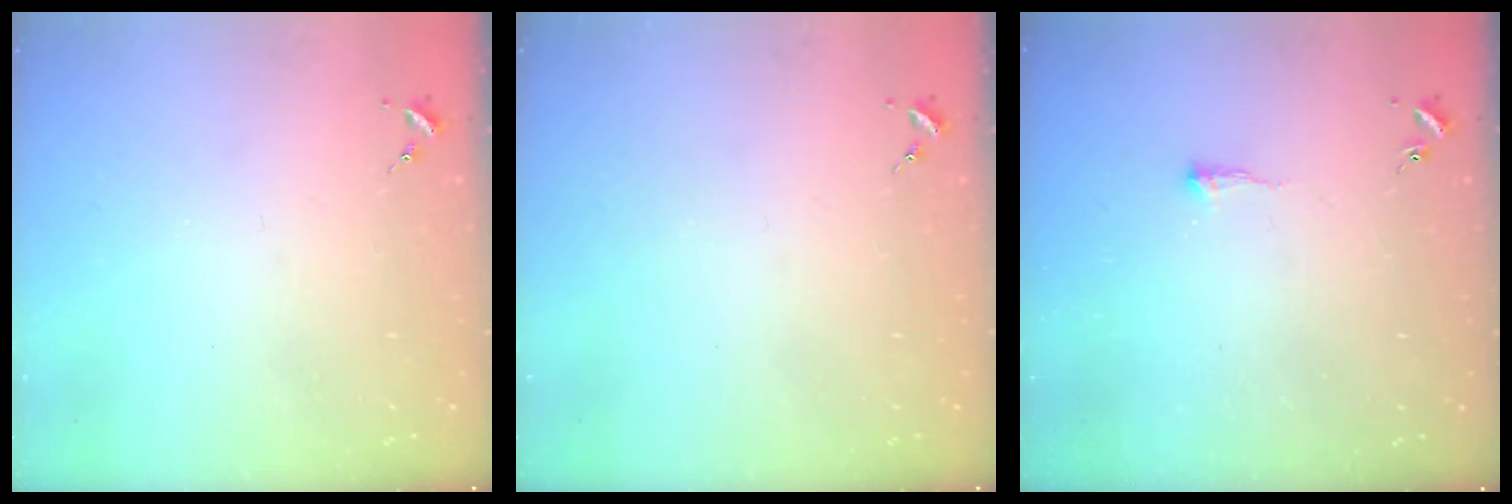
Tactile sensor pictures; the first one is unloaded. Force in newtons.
{"total": 0.0}
{"total": 4.6, "press": 4.6, "slide": 0.7}